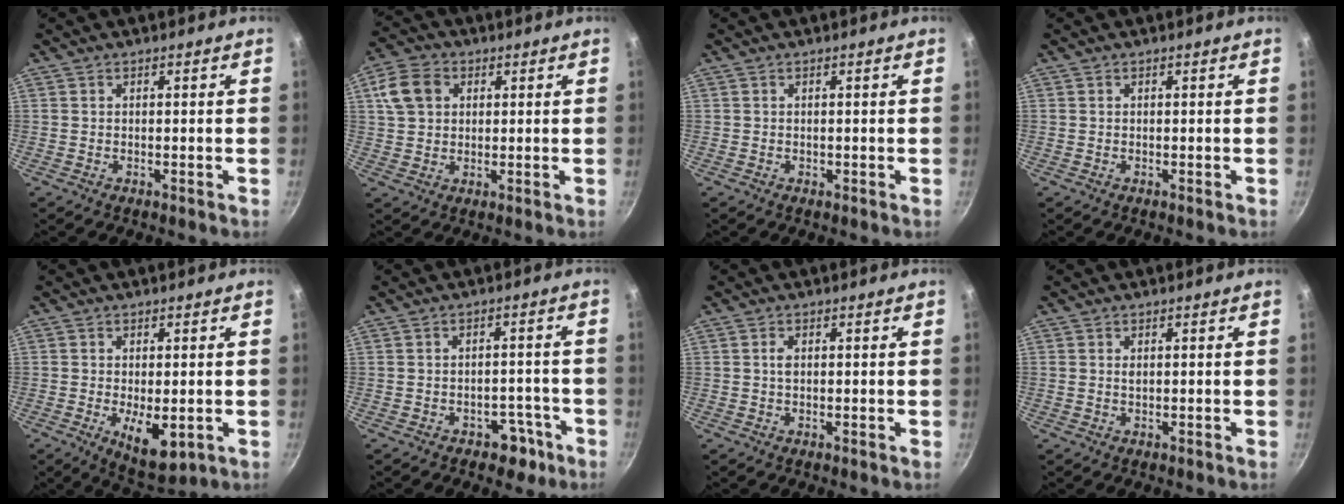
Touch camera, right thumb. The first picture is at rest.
{"total": 8.1, "force": [2.4, 6.2, 4.7], "torque": [-0.082, 0.008, 0.043]}
{"total": 0.0}
{"total": 0.0}
{"total": 7.4, "force": [-1.8, 3.4, 6.3], "torque": [-0.095, -0.014, -0.016]}
{"total": 5.0, "force": [-3.0, 3.3, 2.3], "torque": [-0.006, 0.031, -0.038]}
{"total": 1.4, "force": [0.2, 0.7, 1.2], "torque": [-0.021, 0.000, 0.001]}
{"total": 0.8, "force": [0.3, 0.4, 0.6], "torque": [-0.013, 0.000, 0.006]}